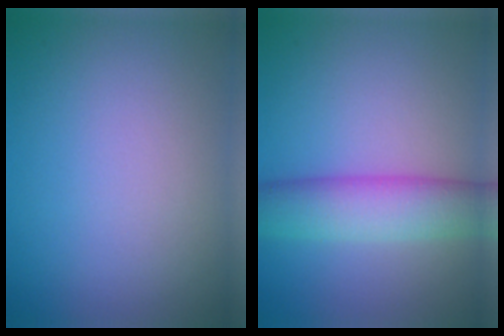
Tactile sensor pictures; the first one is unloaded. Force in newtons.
{"total": 6.0, "press": 6.0, "slide": 0.2}